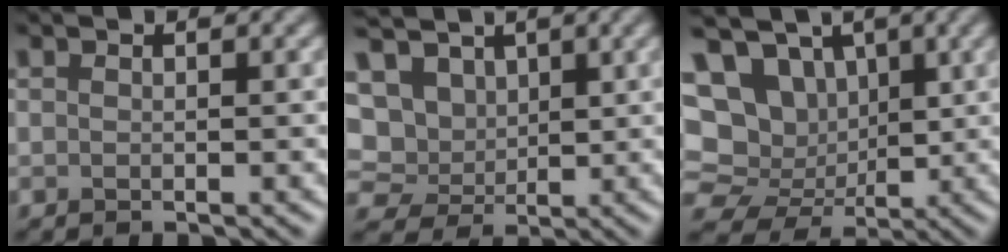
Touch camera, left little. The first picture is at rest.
{"total": 9.3, "force": [2.1, 7.9, 4.3], "torque": [-0.121, 0.024, 0.002]}
{"total": 16.5, "force": [2.2, 14.2, 8.1], "torque": [-0.184, 0.030, 0.023]}